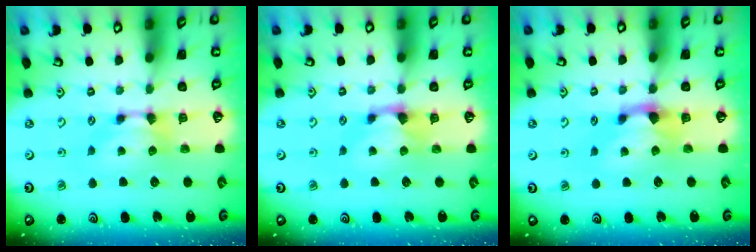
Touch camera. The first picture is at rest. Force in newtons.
{"total": 0.6, "press": 0.2, "slide": 0.5}
{"total": 1.4, "press": 0.6, "slide": 1.2}